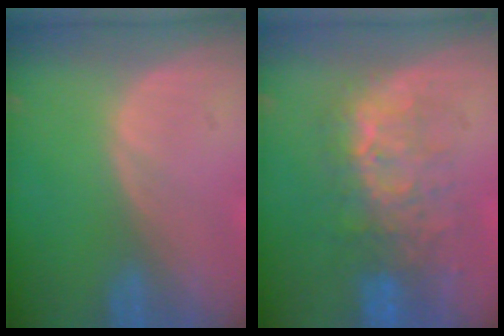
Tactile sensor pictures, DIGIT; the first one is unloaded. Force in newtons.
{"total": 9.0, "press": 8.3, "slide": 3.5}